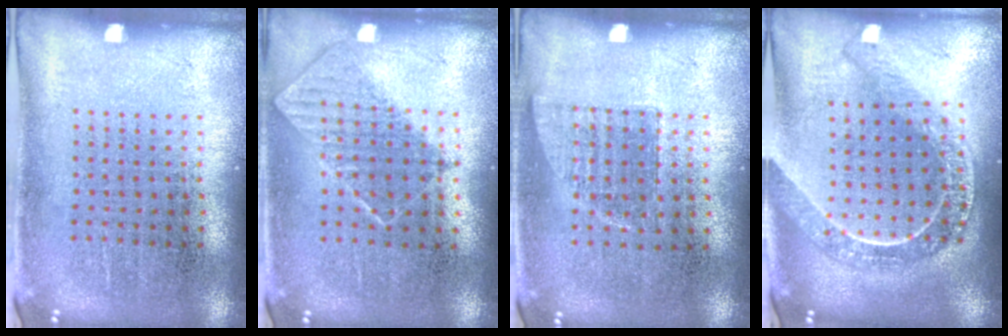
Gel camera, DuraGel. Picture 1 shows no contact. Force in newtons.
{"total": 0.7, "press": 0.7, "slide": 0.2}
{"total": 0.7, "press": 0.7, "slide": 0.1}
{"total": 2.2, "press": 1.8, "slide": 1.2}